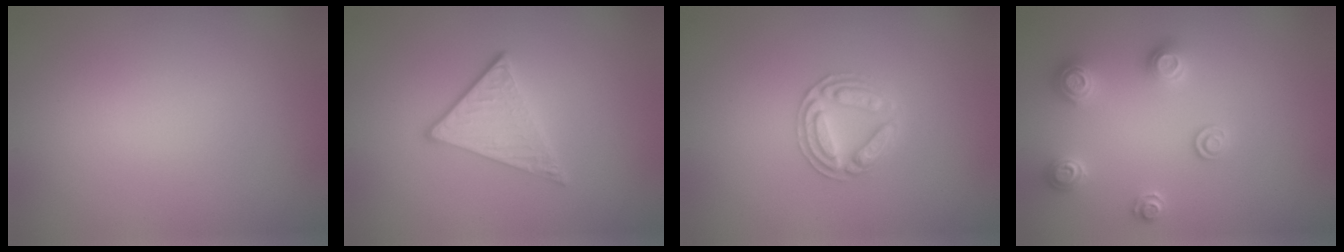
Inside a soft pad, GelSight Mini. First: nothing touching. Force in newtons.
{"total": 2.7, "press": 2.4, "slide": 1.2}
{"total": 2.8, "press": 2.7, "slide": 0.5}
{"total": 2.6, "press": 2.6, "slide": 0.1}